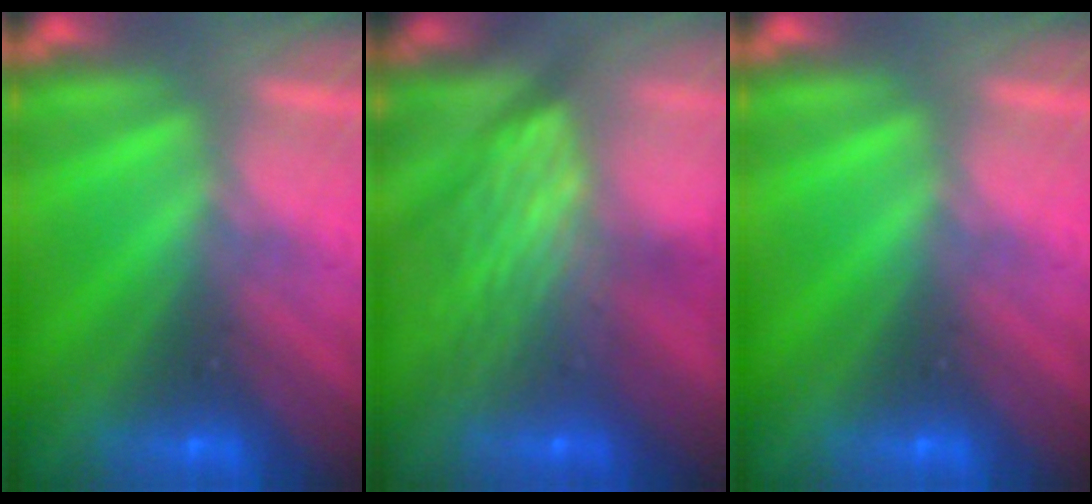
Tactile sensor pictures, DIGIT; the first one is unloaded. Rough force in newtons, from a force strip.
{"total": 7.3}
{"total": 0.0}